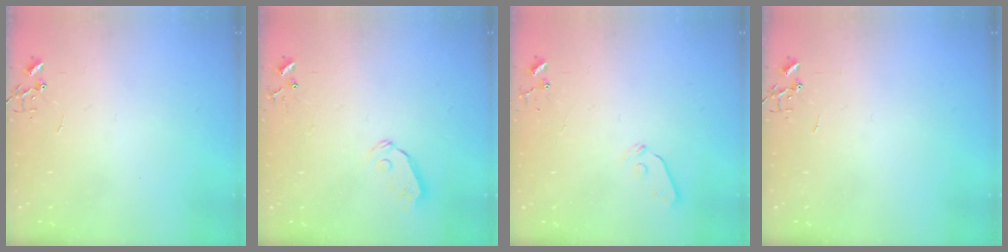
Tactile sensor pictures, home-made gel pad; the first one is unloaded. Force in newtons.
{"total": 4.4, "press": 4.3, "slide": 0.5}
{"total": 4.4, "press": 4.3, "slide": 0.6}
{"total": 0.0}